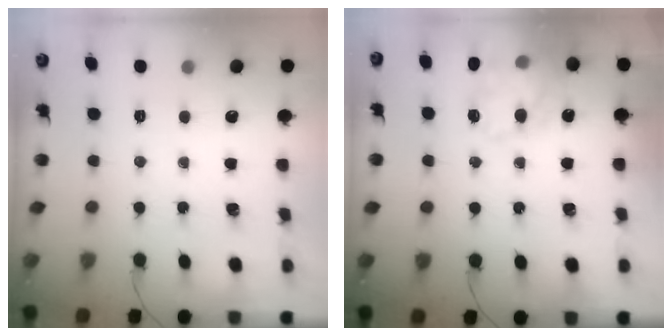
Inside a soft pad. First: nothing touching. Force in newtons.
{"total": 17.1, "press": 16.8, "slide": 2.9}